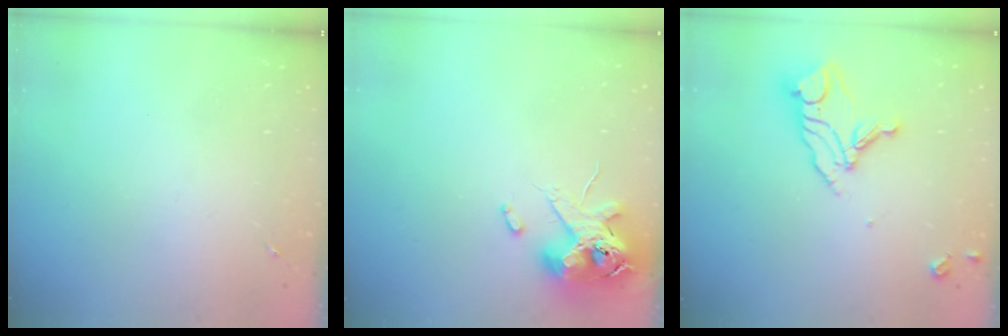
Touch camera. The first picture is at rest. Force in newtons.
{"total": 12.9, "press": 12.7, "slide": 2.2}
{"total": 12.2, "press": 12.1, "slide": 1.2}